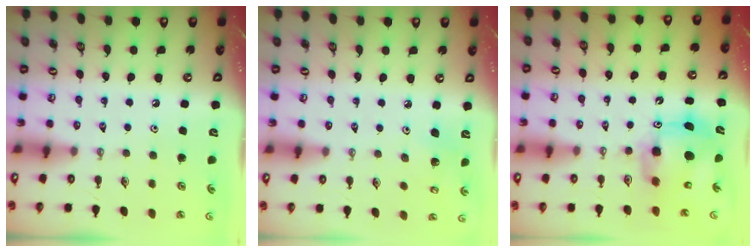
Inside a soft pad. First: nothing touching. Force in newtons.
{"total": 3.5, "press": 3.1, "slide": 1.8}
{"total": 9.8, "press": 9.7, "slide": 0.9}